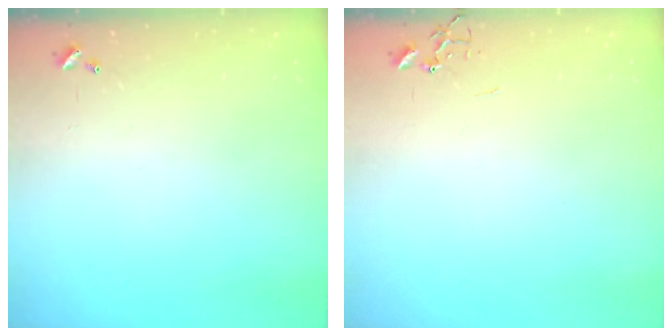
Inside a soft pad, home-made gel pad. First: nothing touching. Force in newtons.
{"total": 0.0}